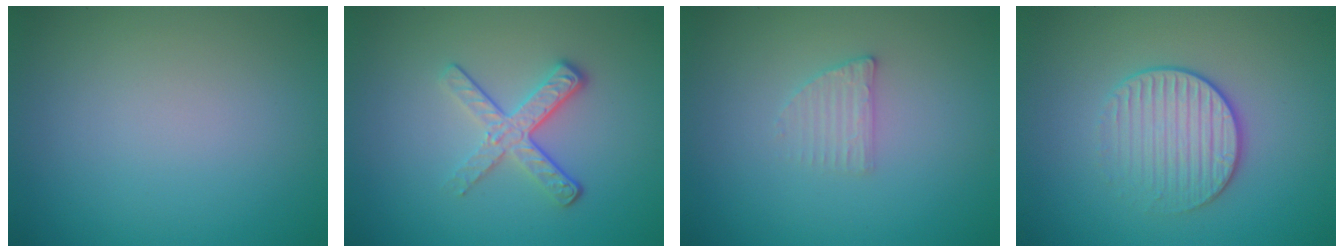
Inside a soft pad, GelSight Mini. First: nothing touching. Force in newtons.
{"total": 3.5, "press": 2.5, "slide": 2.4}
{"total": 1.6, "press": 1.5, "slide": 0.3}
{"total": 3.2, "press": 2.9, "slide": 1.5}